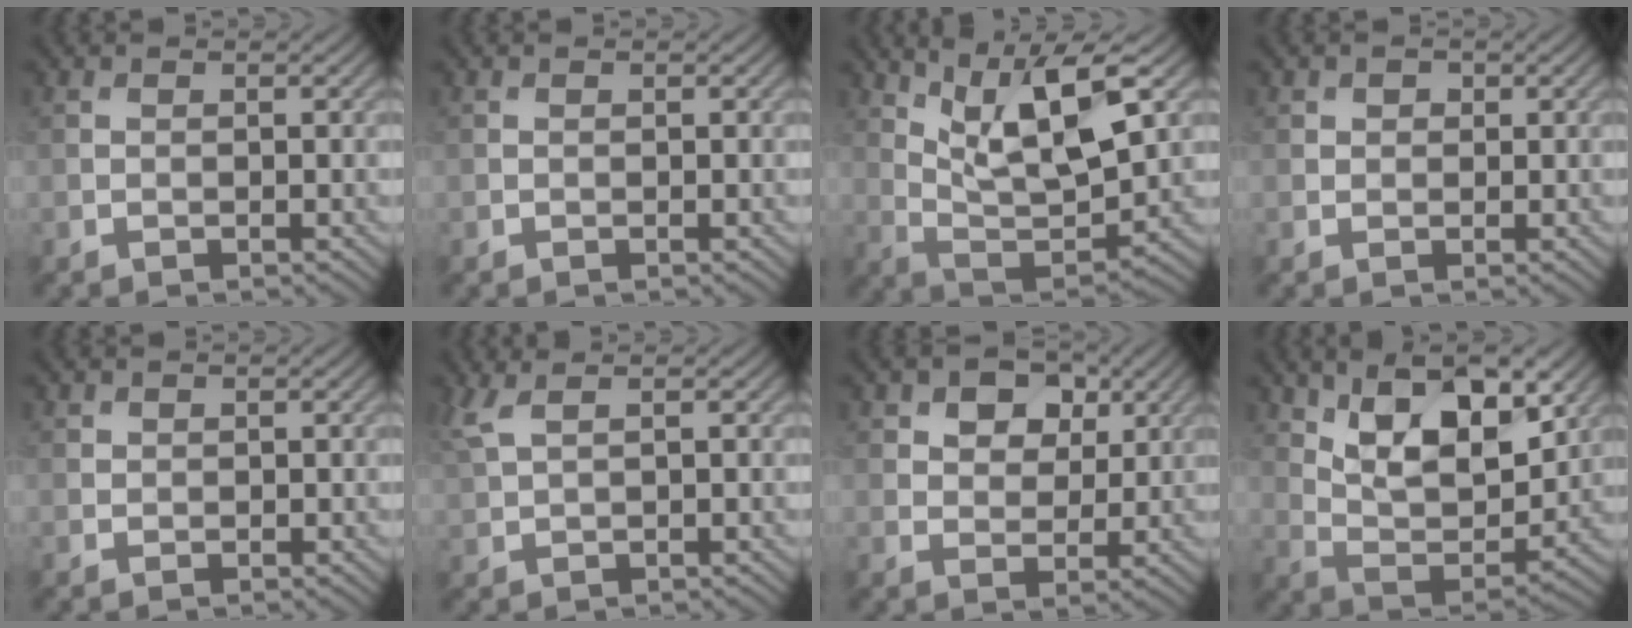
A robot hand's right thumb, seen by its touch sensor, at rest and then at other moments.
{"total": 0.0}
{"total": 12.5, "force": [6.4, 4.1, 9.9], "torque": [-0.197, 0.002, 0.114]}
{"total": 1.2, "force": [0.5, 1.0, 0.4], "torque": [-0.004, -0.001, 0.007]}
{"total": 0.7, "force": [0.3, 0.6, 0.1], "torque": [0.001, -0.003, 0.006]}
{"total": 3.1, "force": [1.7, 0.8, 2.4], "torque": [-0.068, 0.014, 0.040]}
{"total": 6.2, "force": [3.0, 4.1, 3.4], "torque": [-0.058, -0.008, 0.045]}
{"total": 14.5, "force": [7.6, 6.5, 10.5], "torque": [-0.194, -0.006, 0.126]}